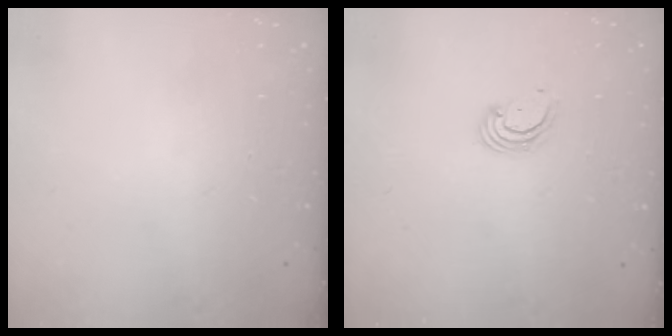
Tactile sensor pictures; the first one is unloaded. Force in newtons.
{"total": 2.3, "press": 2.3, "slide": 0.1}